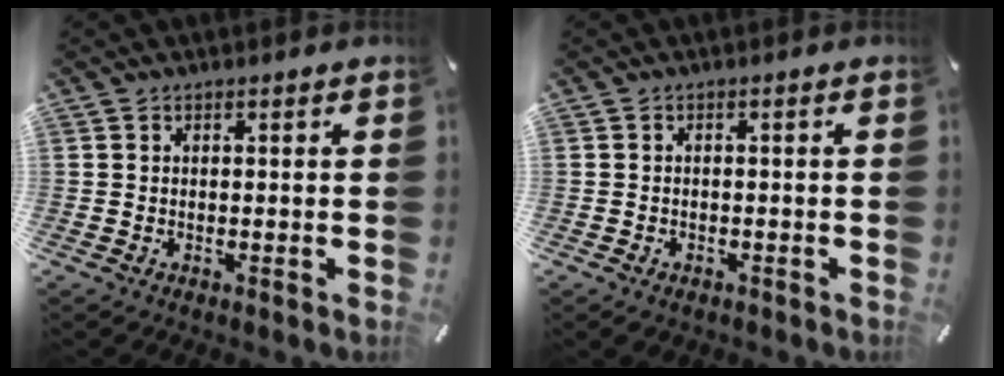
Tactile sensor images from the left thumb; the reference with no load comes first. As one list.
[{"total": 1.4, "force": [-1.0, 0.9, 0.5], "torque": [-0.009, 0.006, -0.022]}]